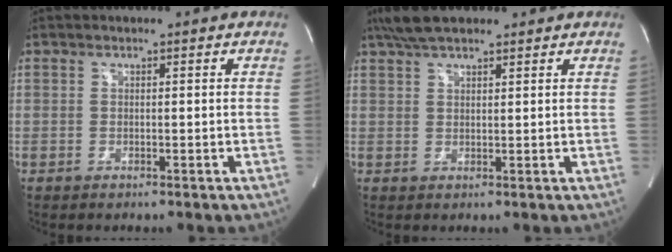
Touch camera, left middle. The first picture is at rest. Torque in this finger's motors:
{"motor_torque": [0.55, -0.43, -0.05, 0.03]}